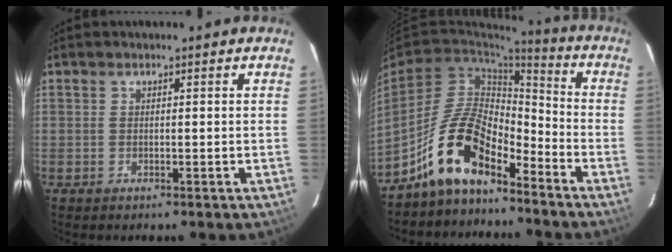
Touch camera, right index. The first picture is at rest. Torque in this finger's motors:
{"motor_torque": [1.10, -1.04, 1.05, 0.21]}